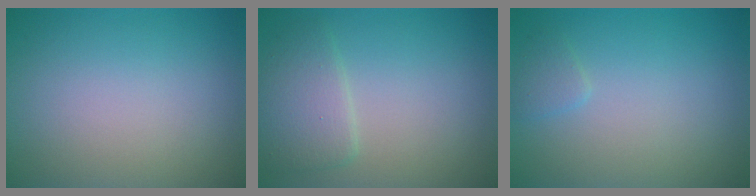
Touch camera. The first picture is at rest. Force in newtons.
{"total": 3.0, "press": 3.0, "slide": 0.0}
{"total": 1.0, "press": 0.9, "slide": 0.1}